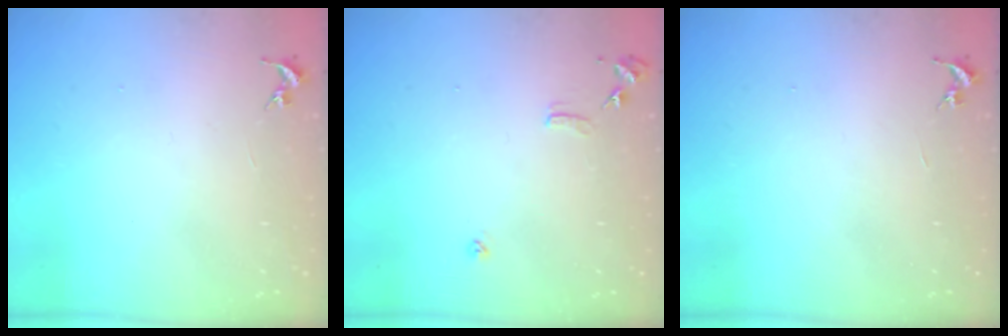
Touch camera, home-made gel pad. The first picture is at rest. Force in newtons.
{"total": 7.4, "press": 7.4, "slide": 0.7}
{"total": 0.0}